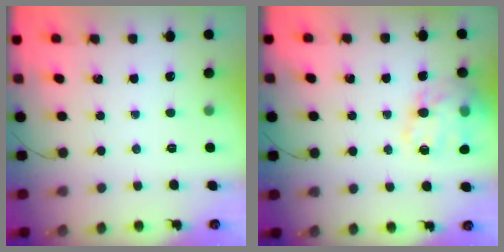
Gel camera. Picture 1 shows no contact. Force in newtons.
{"total": 18.7, "press": 18.4, "slide": 3.2}